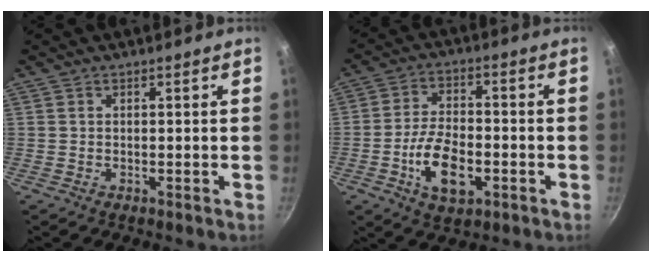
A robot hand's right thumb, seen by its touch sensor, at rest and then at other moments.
{"total": 11.3, "force": [-3.6, 6.1, 8.8], "torque": [-0.150, 0.020, -0.063]}